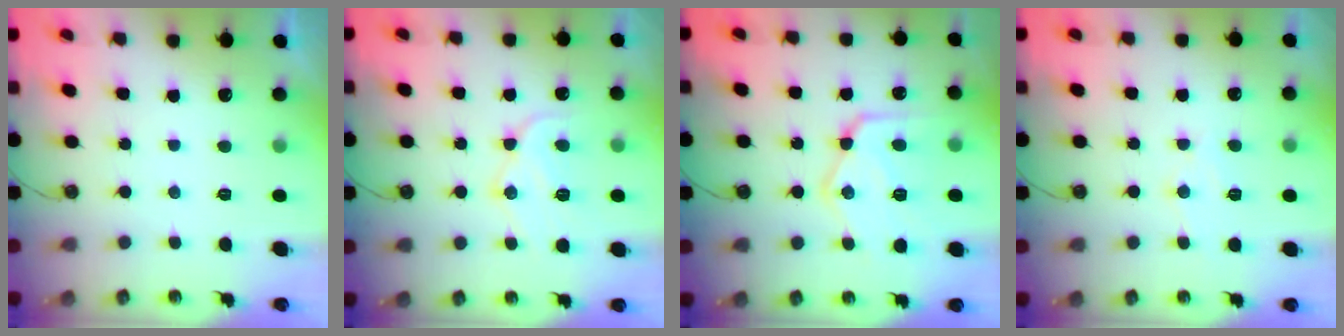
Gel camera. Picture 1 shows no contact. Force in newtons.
{"total": 14.2, "press": 14.1, "slide": 1.2}
{"total": 17.6, "press": 17.5, "slide": 1.7}
{"total": 7.4, "press": 7.4, "slide": 0.6}